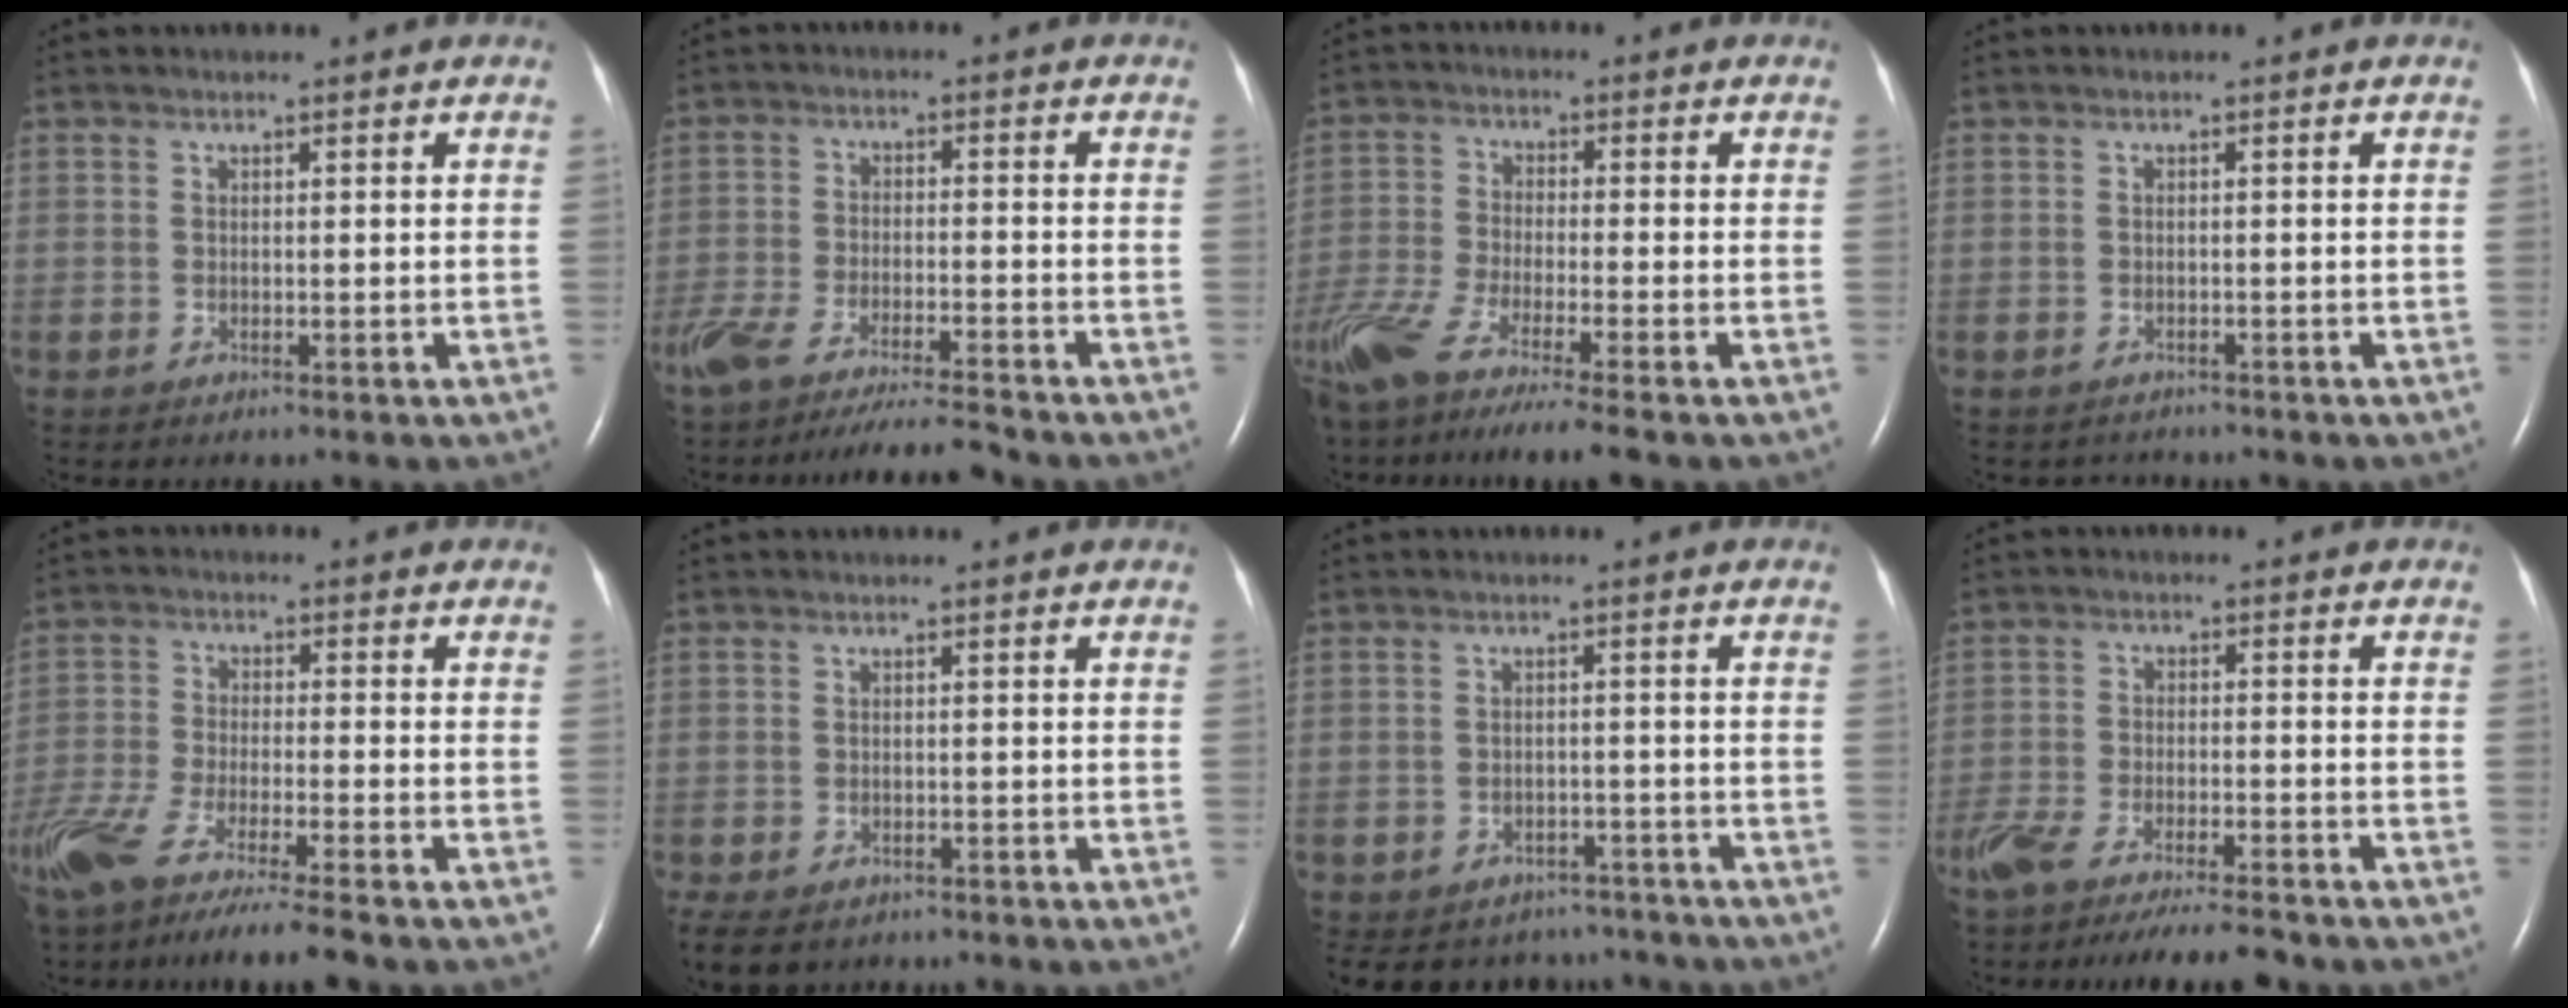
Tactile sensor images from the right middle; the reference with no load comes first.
{"total": 13.1, "force": [-11.7, 0.6, 5.9], "torque": [-0.105, -0.019, -0.193]}
{"total": 13.5, "force": [-10.4, 0.3, 8.7], "torque": [-0.182, -0.044, -0.185]}
{"total": 1.4, "force": [-1.2, 0.5, -0.4], "torque": [0.002, -0.004, -0.017]}
{"total": 14.3, "force": [-11.2, 0.7, 8.8], "torque": [-0.181, -0.047, -0.198]}
{"total": 12.6, "force": [-7.7, 8.4, 5.4], "torque": [-0.152, -0.022, -0.095]}
{"total": 9.9, "force": [-8.7, 4.6, 0.9], "torque": [-0.016, 0.017, -0.102]}
{"total": 14.6, "force": [-12.6, 2.2, 7.1], "torque": [-0.133, -0.023, -0.198]}